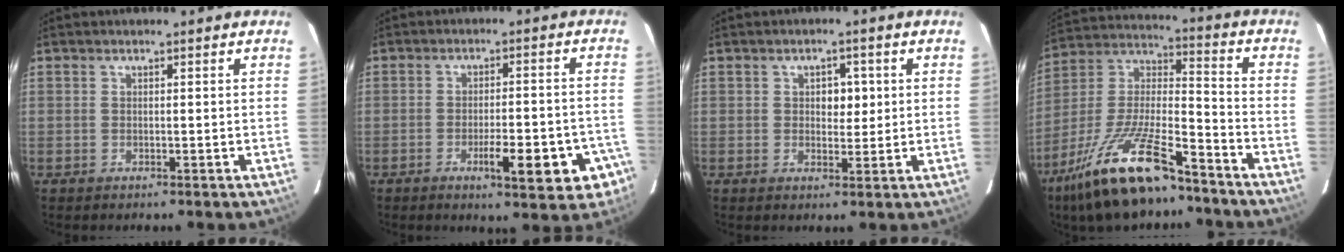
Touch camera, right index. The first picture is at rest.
{"total": 10.2, "force": [-4.9, 2.3, 8.6], "torque": [-0.098, 0.013, -0.057]}
{"total": 3.3, "force": [0.7, 2.1, 2.5], "torque": [-0.031, 0.006, 0.012]}
{"total": 19.0, "force": [-13.4, 3.9, 12.9], "torque": [-0.276, -0.022, -0.247]}